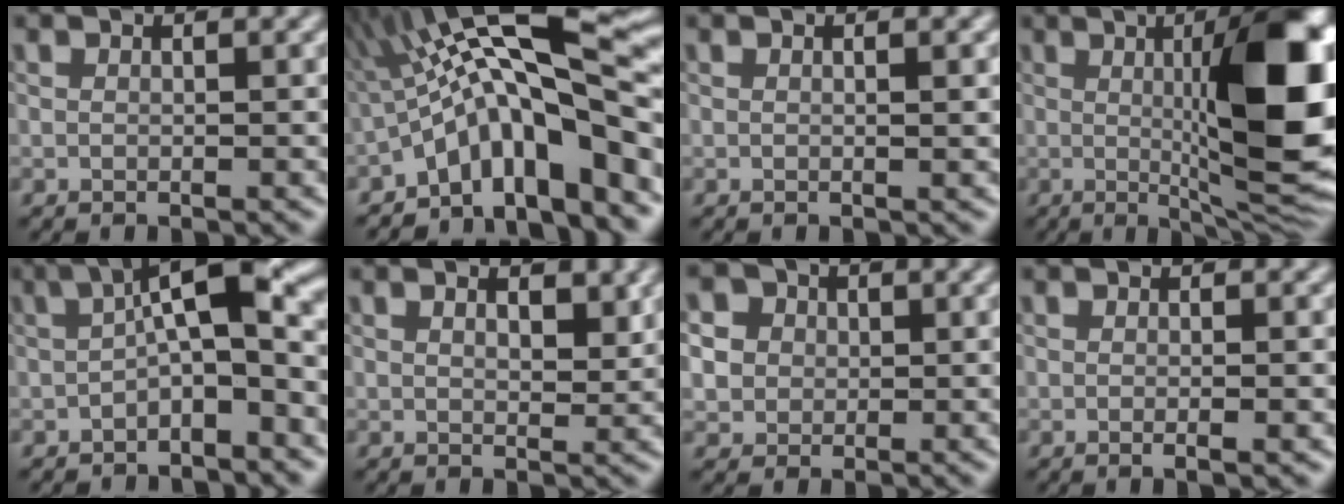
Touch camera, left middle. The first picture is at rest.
{"total": 12.8, "force": [-3.3, 3.3, 11.9], "torque": [-0.179, 0.041, -0.050]}
{"total": 1.0, "force": [0.0, 0.3, 1.0], "torque": [-0.010, 0.006, -0.002]}
{"total": 12.5, "force": [0.1, 2.5, 12.2], "torque": [-0.155, 0.006, 0.013]}
{"total": 6.2, "force": [-0.1, 1.4, 6.0], "torque": [-0.096, 0.024, -0.004]}
{"total": 2.1, "force": [1.2, 0.6, 1.6], "torque": [-0.015, 0.001, 0.023]}
{"total": 4.8, "force": [1.5, 4.3, 1.7], "torque": [-0.055, 0.024, 0.030]}
{"total": 1.4, "force": [-0.6, 0.1, 1.2], "torque": [-0.021, 0.004, -0.006]}